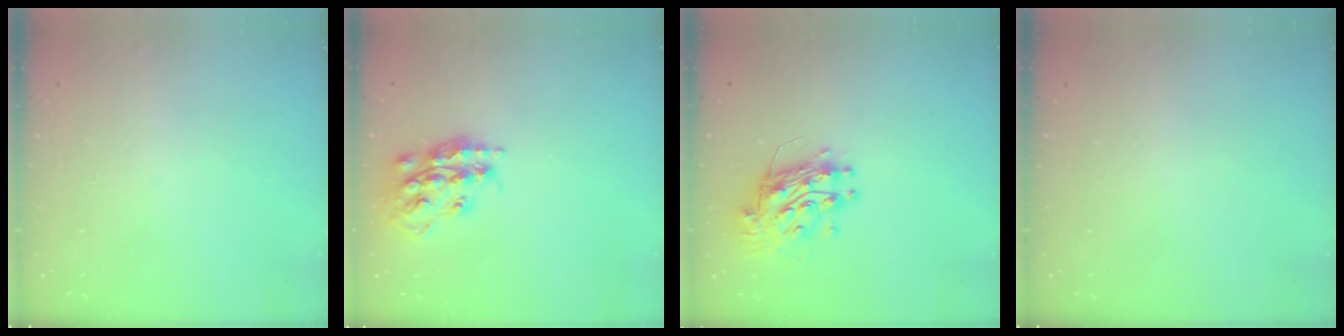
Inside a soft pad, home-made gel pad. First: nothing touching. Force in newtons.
{"total": 17.1, "press": 17.1, "slide": 1.0}
{"total": 12.9, "press": 12.9, "slide": 1.1}
{"total": 0.0}